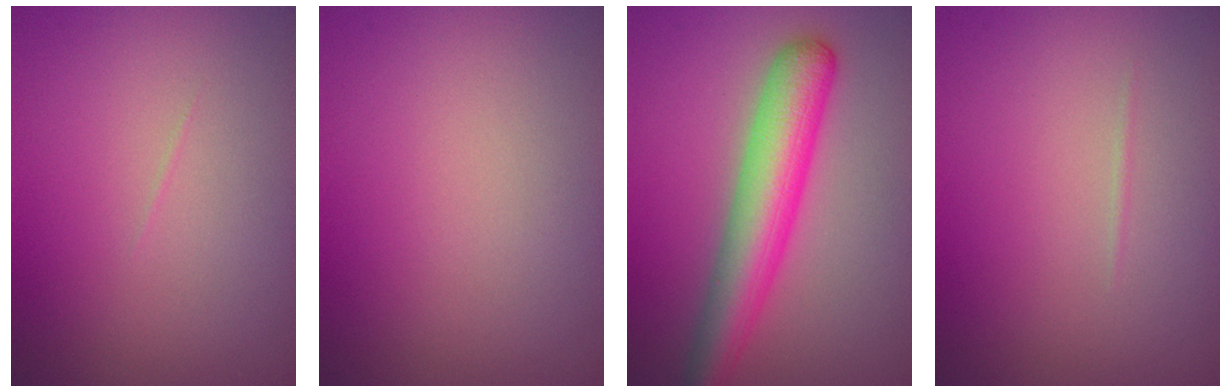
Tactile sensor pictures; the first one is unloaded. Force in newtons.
{"total": 0.0}
{"total": 6.1, "press": 6.1, "slide": 0.2}
{"total": 0.6, "press": 0.6, "slide": 0.2}